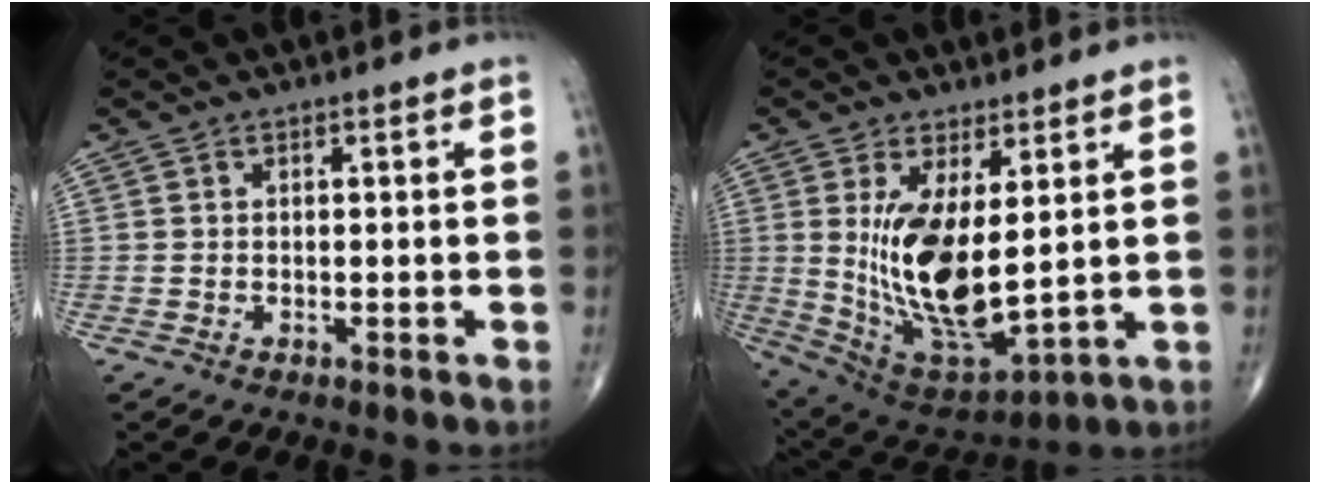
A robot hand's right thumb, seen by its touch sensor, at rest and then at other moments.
{"total": 16.4, "force": [2.2, 6.9, 14.7], "torque": [-0.266, -0.031, 0.067]}